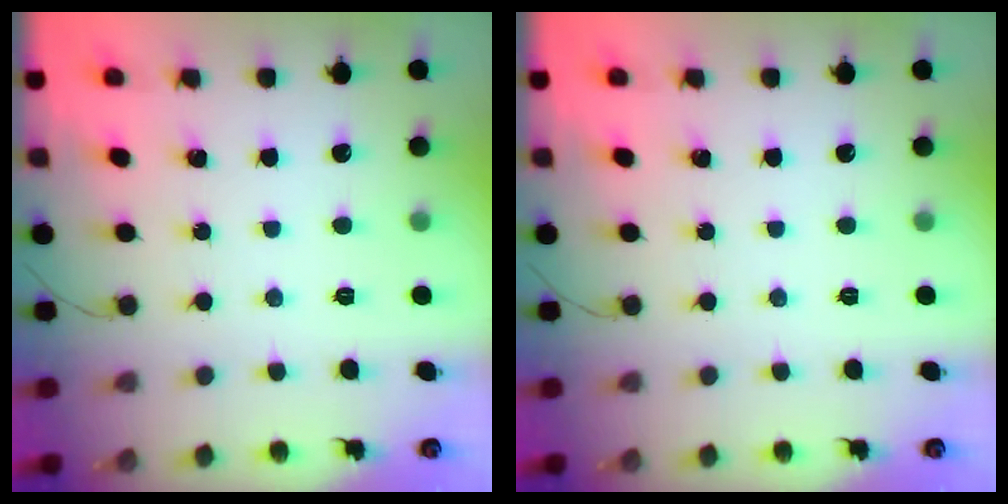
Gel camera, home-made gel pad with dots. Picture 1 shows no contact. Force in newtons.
{"total": 0.0}